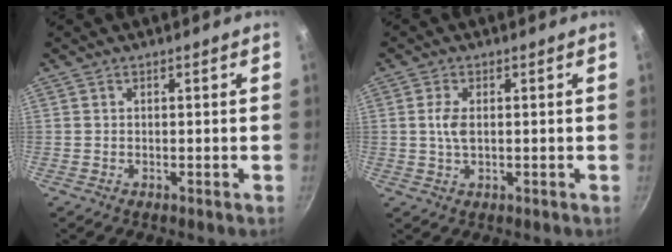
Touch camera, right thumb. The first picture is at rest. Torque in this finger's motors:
{"motor_torque": [0.36, 0.86, 0.54, -0.13, 0.12]}